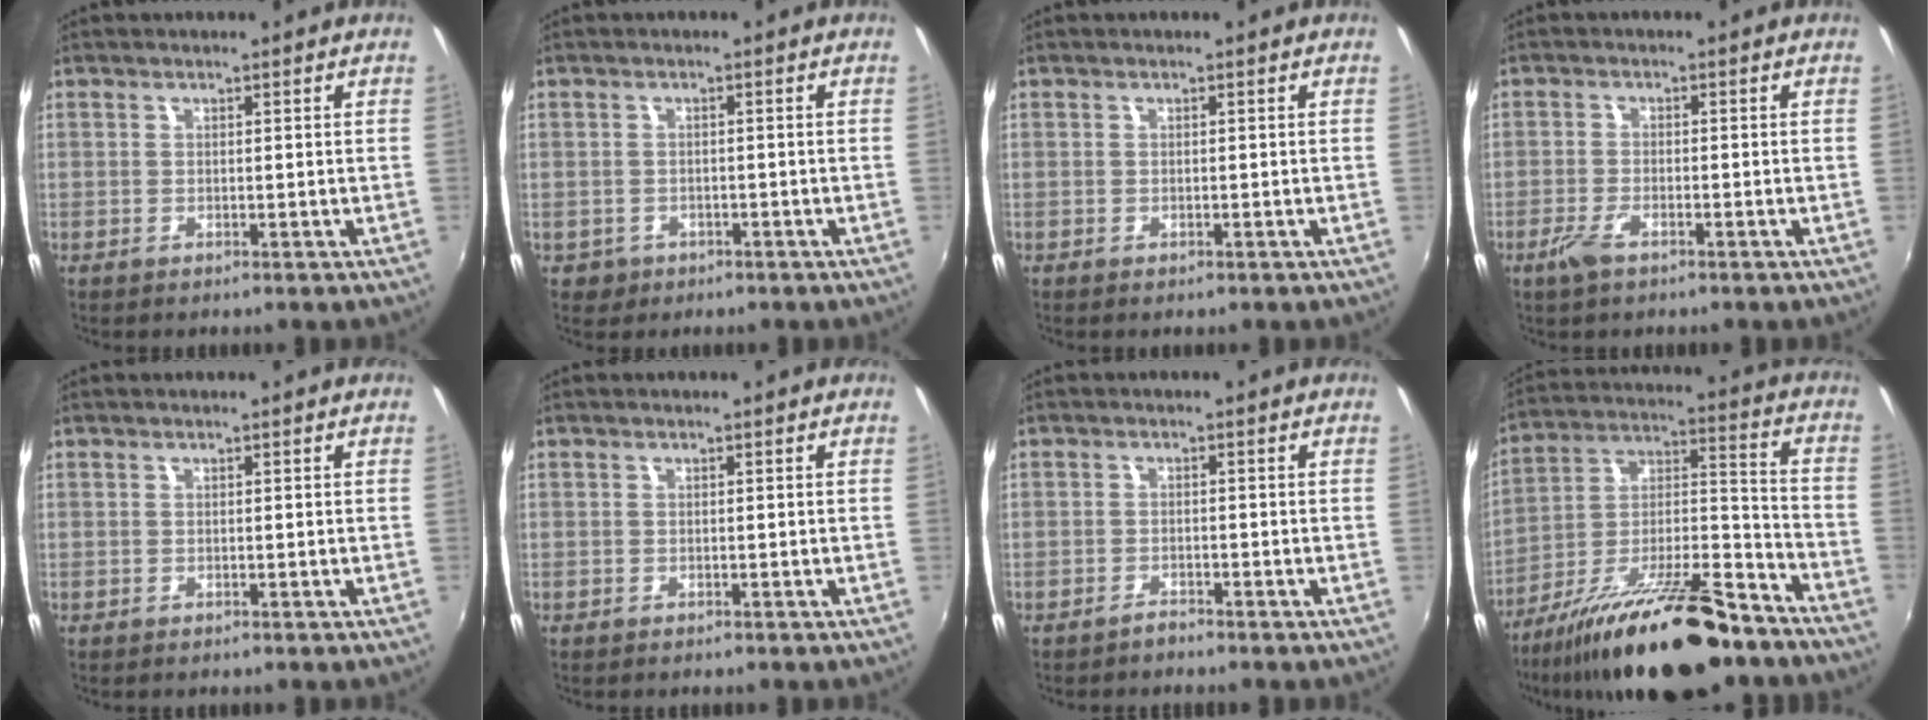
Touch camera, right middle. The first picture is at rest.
{"total": 3.9, "force": [-1.7, 3.4, 0.9], "torque": [-0.032, 0.002, -0.017]}
{"total": 0.0}
{"total": 3.5, "force": [-2.4, 1.1, 2.4], "torque": [-0.062, -0.005, -0.047]}
{"total": 0.0}
{"total": 0.0}
{"total": 1.4, "force": [-1.4, 0.2, 0.0], "torque": [-0.003, 0.002, -0.024]}
{"total": 25.5, "force": [-18.1, 7.3, 16.4], "torque": [-0.274, -0.013, -0.278]}